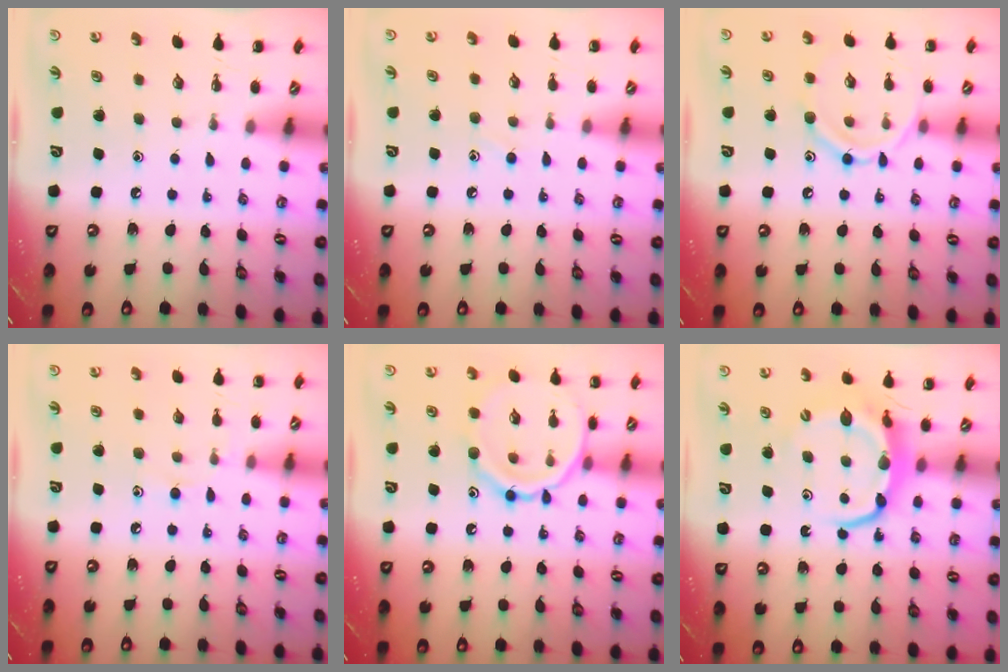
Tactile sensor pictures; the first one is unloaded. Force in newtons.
{"total": 6.1, "press": 5.8, "slide": 2.1}
{"total": 11.6, "press": 11.5, "slide": 0.7}
{"total": 7.1, "press": 6.8, "slide": 1.9}
{"total": 12.7, "press": 12.7, "slide": 0.5}
{"total": 7.4, "press": 7.3, "slide": 1.0}